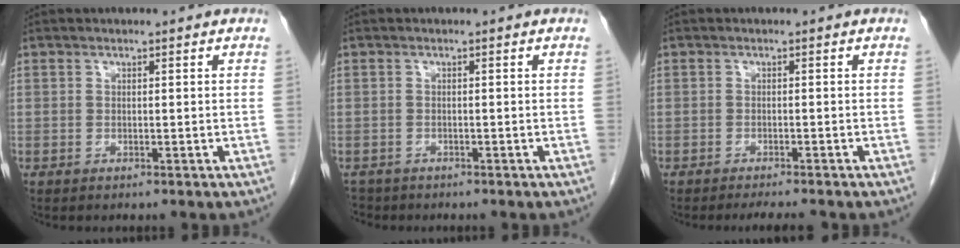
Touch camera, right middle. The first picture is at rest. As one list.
[{"total": 2.4, "force": [-2.1, 1.3, -0.1], "torque": [-0.006, 0.000, -0.037]}, {"total": 3.7, "force": [-3.3, 0.1, 1.6], "torque": [-0.022, -0.009, -0.044]}]